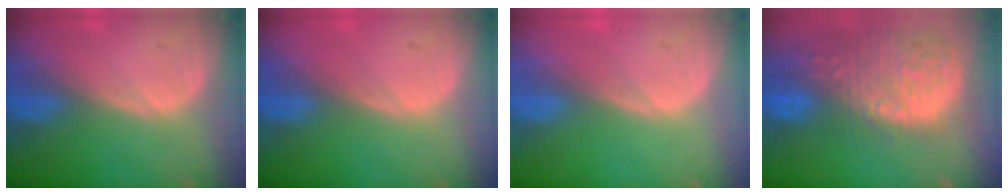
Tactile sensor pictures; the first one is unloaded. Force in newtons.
{"total": 0.0}
{"total": 0.0}
{"total": 15.5, "press": 12.7, "slide": 8.9}